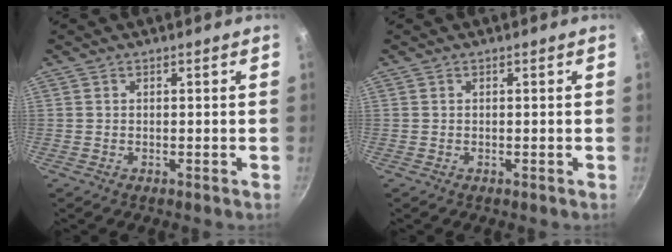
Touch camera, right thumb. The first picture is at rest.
{"total": 0.0}